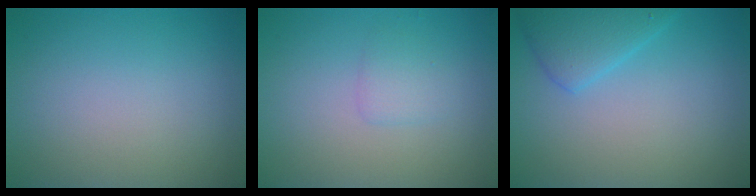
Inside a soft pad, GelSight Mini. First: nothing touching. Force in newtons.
{"total": 1.3, "press": 1.3, "slide": 0.1}
{"total": 3.0, "press": 3.0, "slide": 0.2}